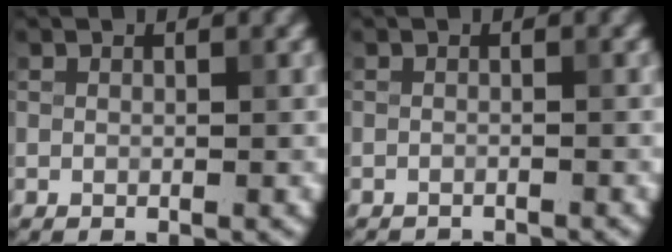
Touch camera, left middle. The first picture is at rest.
{"total": 2.0, "force": [-2.0, 0.1, 0.2], "torque": [0.004, -0.009, -0.029]}